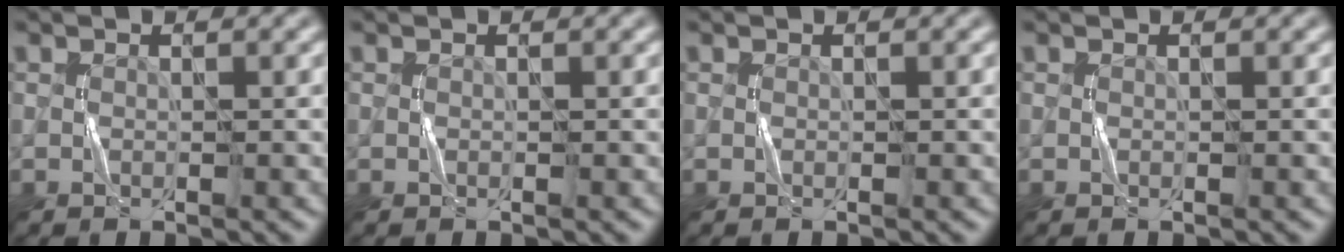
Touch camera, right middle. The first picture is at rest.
{"total": 0.0}
{"total": 0.0}
{"total": 0.0}